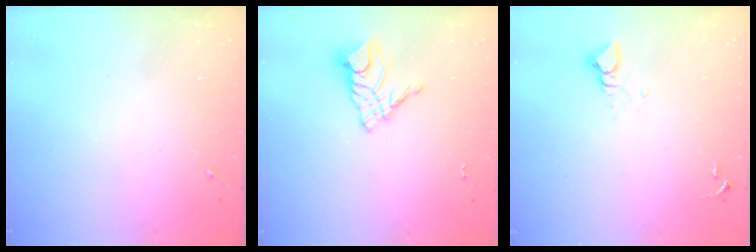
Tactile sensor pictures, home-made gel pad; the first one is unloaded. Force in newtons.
{"total": 10.8, "press": 10.7, "slide": 0.7}
{"total": 3.5, "press": 3.5, "slide": 0.2}